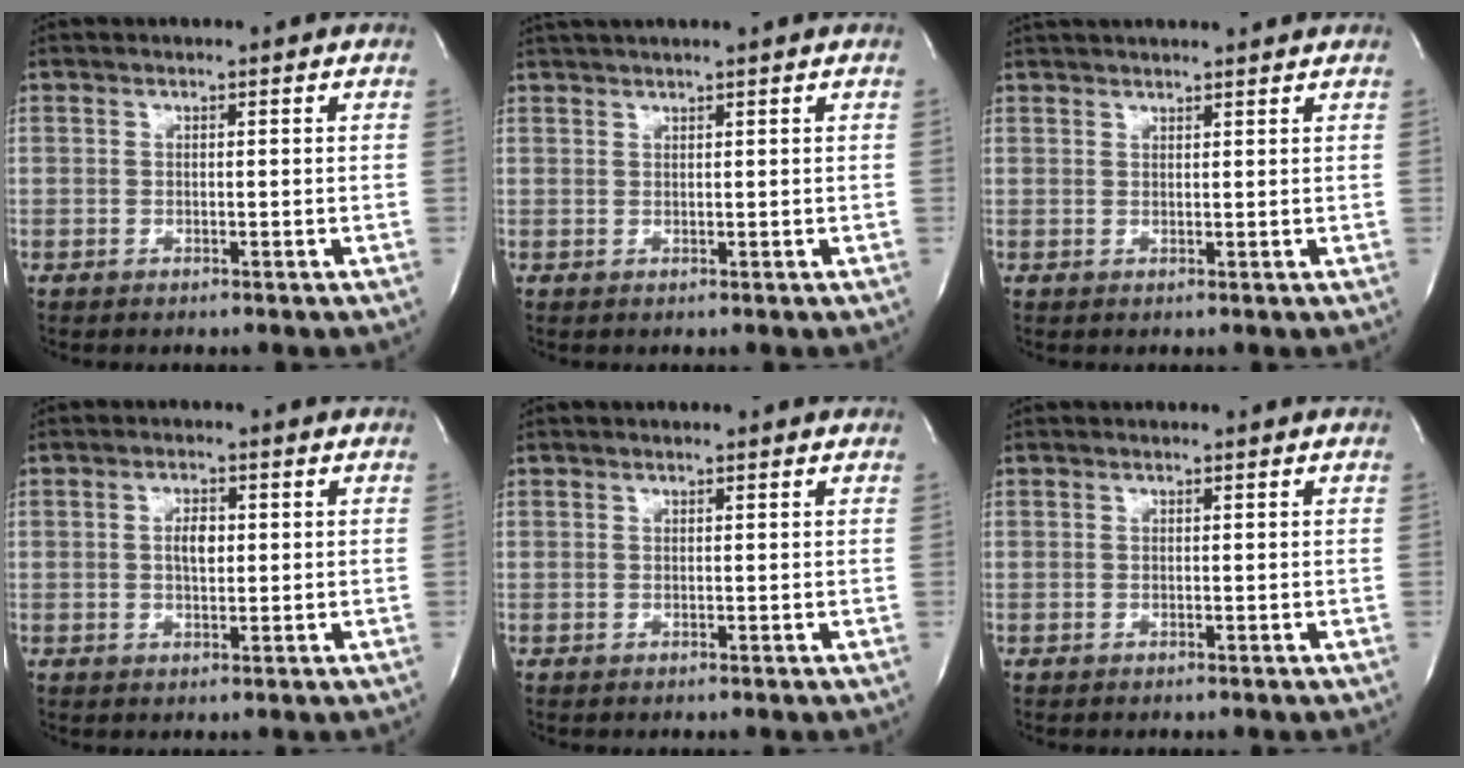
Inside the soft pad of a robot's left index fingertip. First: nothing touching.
{"total": 4.3, "force": [3.8, -0.5, 2.0], "torque": [-0.029, 0.028, 0.060]}
{"total": 8.9, "force": [8.2, 1.2, 3.3], "torque": [-0.050, 0.030, 0.108]}
{"total": 2.9, "force": [0.3, 1.3, 2.6], "torque": [-0.046, 0.003, 0.006]}
{"total": 0.5, "force": [0.4, 0.2, 0.3], "torque": [-0.011, 0.003, 0.003]}
{"total": 0.0}